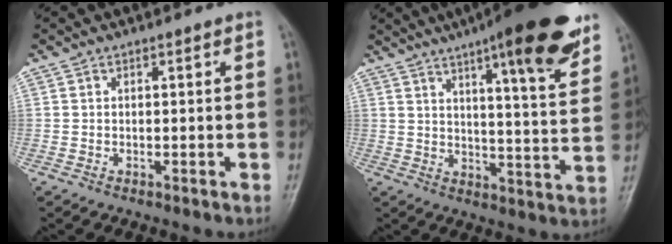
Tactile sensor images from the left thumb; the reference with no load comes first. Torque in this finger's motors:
{"motor_torque": [1.11, 0.73, 1.60, -1.17, 0.15]}